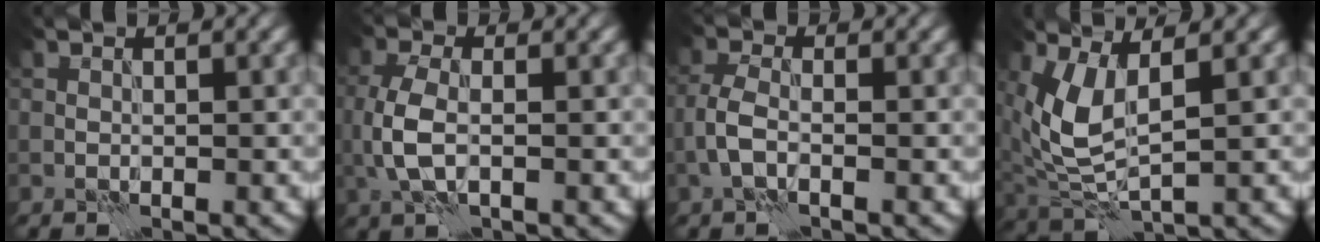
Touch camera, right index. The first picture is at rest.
{"total": 3.7, "force": [-0.1, 2.0, 3.1], "torque": [-0.080, 0.003, -0.003]}
{"total": 2.4, "force": [-0.9, 1.1, 2.0], "torque": [-0.048, 0.006, -0.024]}
{"total": 5.4, "force": [1.4, 2.6, 4.5], "torque": [-0.119, -0.008, 0.036]}